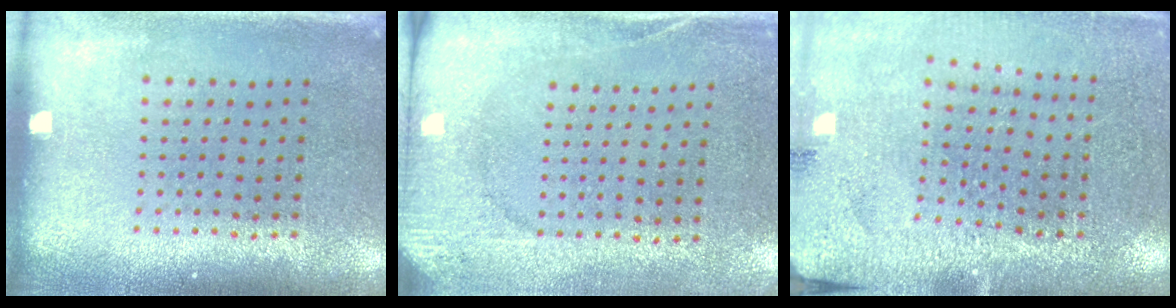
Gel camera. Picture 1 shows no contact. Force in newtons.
{"total": 2.6, "press": 2.2, "slide": 1.4}
{"total": 2.8, "press": 2.8, "slide": 0.1}